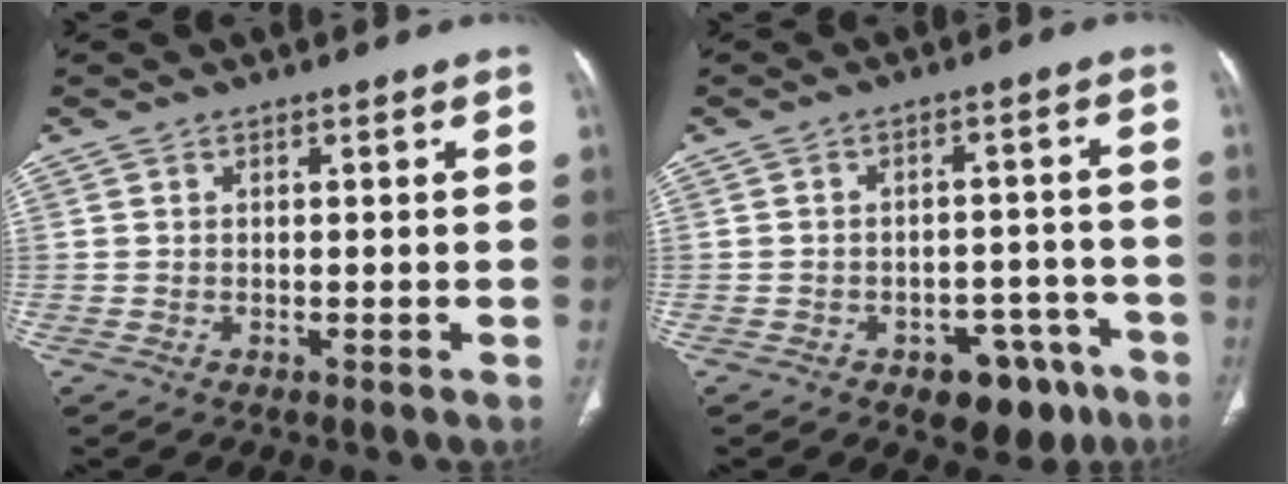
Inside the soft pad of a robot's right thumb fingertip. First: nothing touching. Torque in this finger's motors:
{"motor_torque": [1.36, 0.47, -0.27, -0.11, 0.03]}